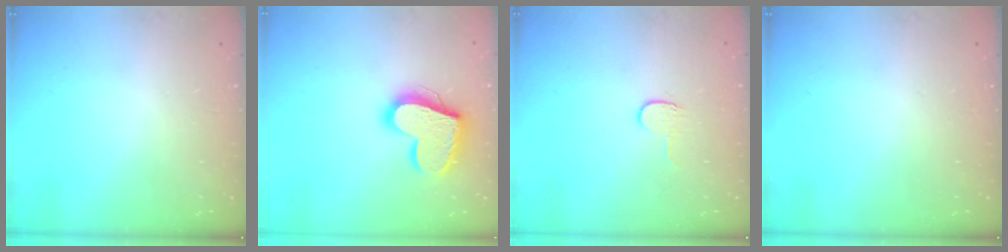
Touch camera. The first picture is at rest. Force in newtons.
{"total": 17.7, "press": 17.7, "slide": 1.5}
{"total": 3.6, "press": 3.6, "slide": 0.3}
{"total": 0.0}